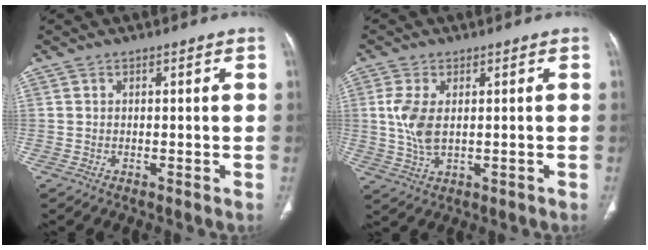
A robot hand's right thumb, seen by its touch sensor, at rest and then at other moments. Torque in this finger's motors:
{"motor_torque": [1.00, 0.84, 1.13, -0.06, 0.27]}